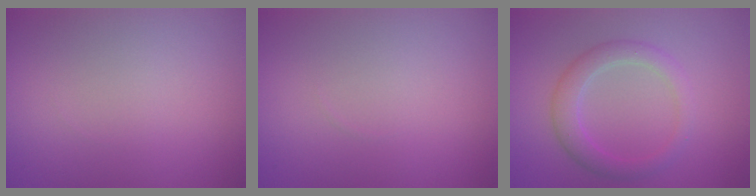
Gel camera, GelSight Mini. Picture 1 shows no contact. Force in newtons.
{"total": 0.0}
{"total": 2.9, "press": 2.9, "slide": 0.1}